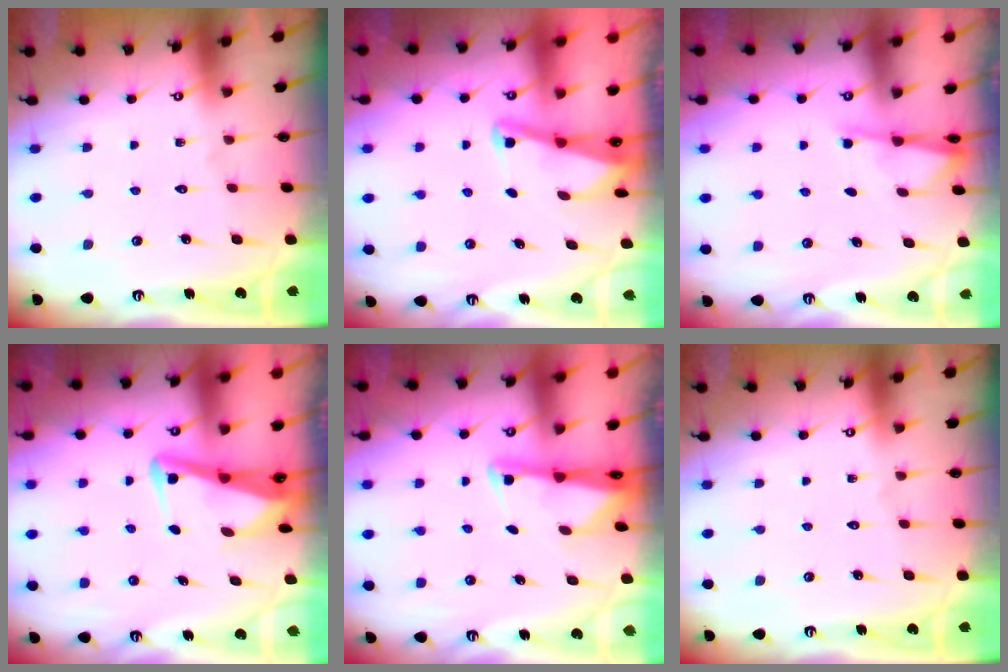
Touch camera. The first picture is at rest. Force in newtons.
{"total": 2.1, "press": 2.1, "slide": 0.4}
{"total": 1.8, "press": 1.7, "slide": 0.4}
{"total": 4.2, "press": 4.1, "slide": 1.1}
{"total": 1.9, "press": 1.9, "slide": 0.3}
{"total": 0.0}